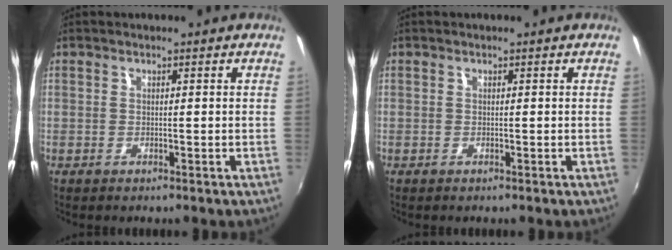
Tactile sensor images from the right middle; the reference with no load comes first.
{"total": 0.0}